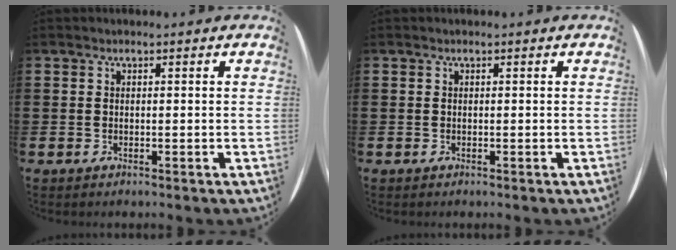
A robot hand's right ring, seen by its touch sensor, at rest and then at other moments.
{"total": 0.0}